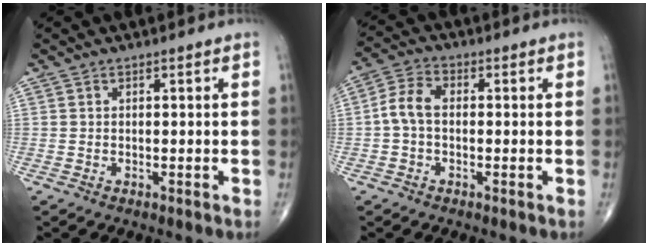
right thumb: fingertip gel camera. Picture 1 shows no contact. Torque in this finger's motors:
{"motor_torque": [0.06, 0.06, 0.31, -0.30, 0.06]}